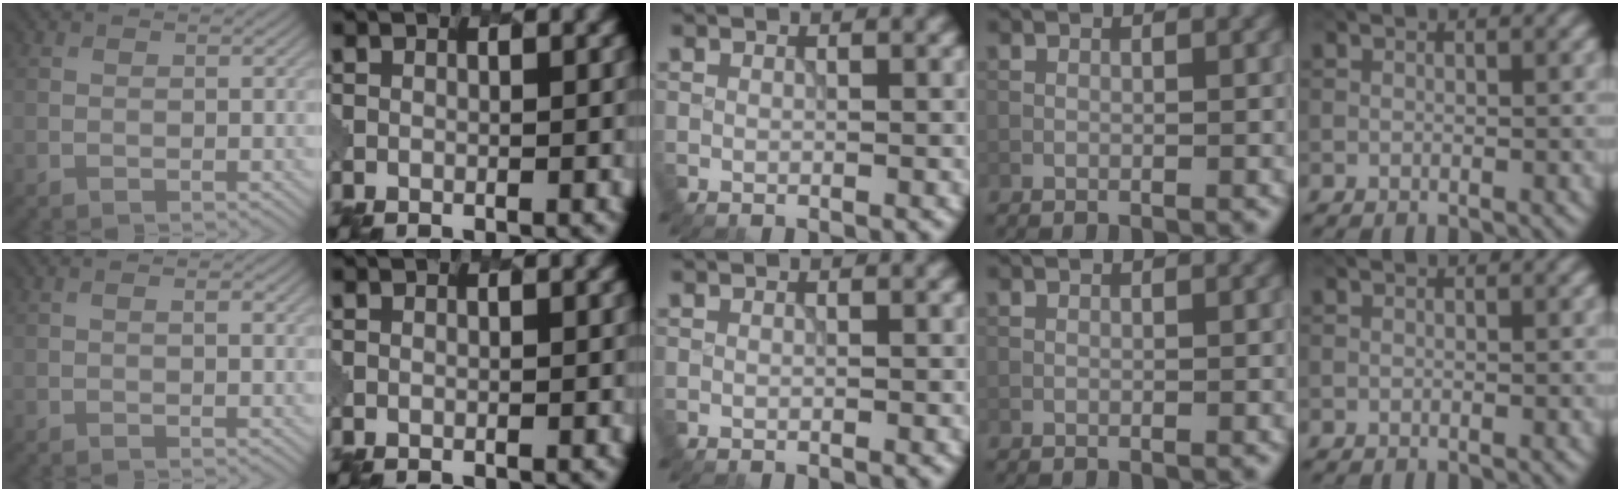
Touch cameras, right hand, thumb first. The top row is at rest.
{"thumb": {"total": 1.0, "force": [0.2, 0.3, 1.0], "torque": [-0.014, -0.001, 0.002]}}